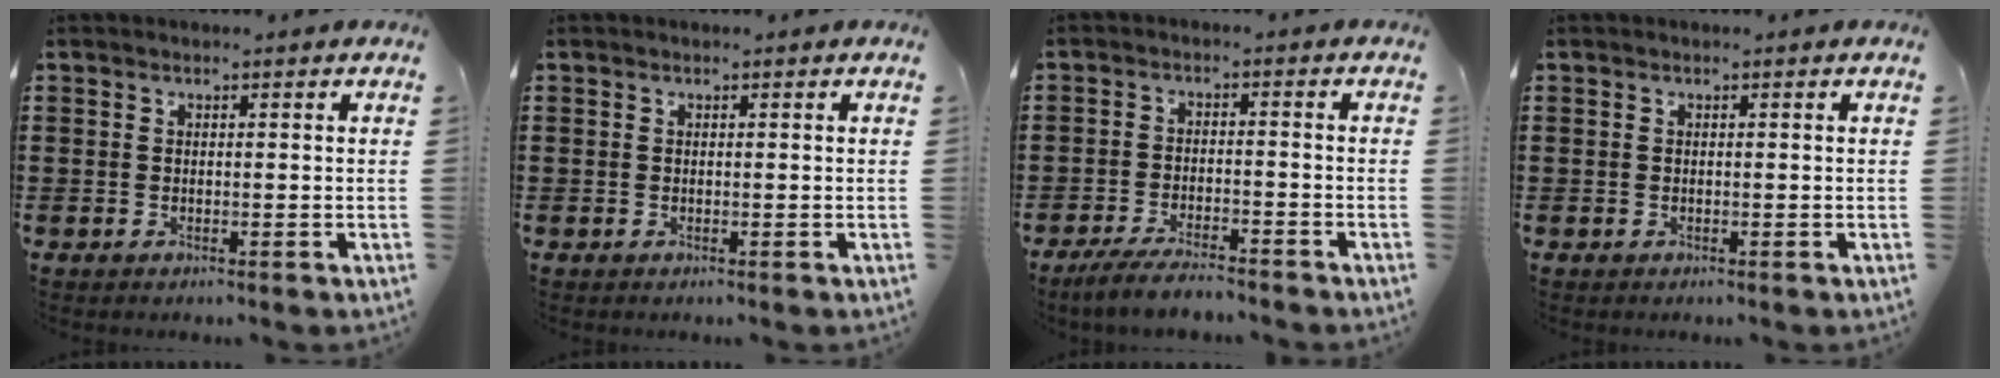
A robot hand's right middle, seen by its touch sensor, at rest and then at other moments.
{"total": 0.0}
{"total": 4.3, "force": [-3.9, 0.4, 1.7], "torque": [-0.041, -0.004, -0.079]}
{"total": 0.0}